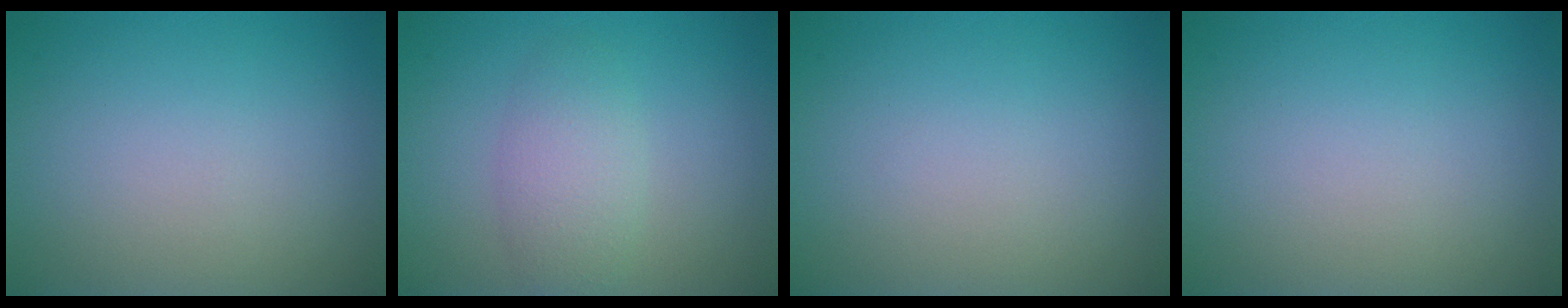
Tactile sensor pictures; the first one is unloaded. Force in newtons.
{"total": 2.9, "press": 2.9, "slide": 0.1}
{"total": 0.0}
{"total": 0.0}